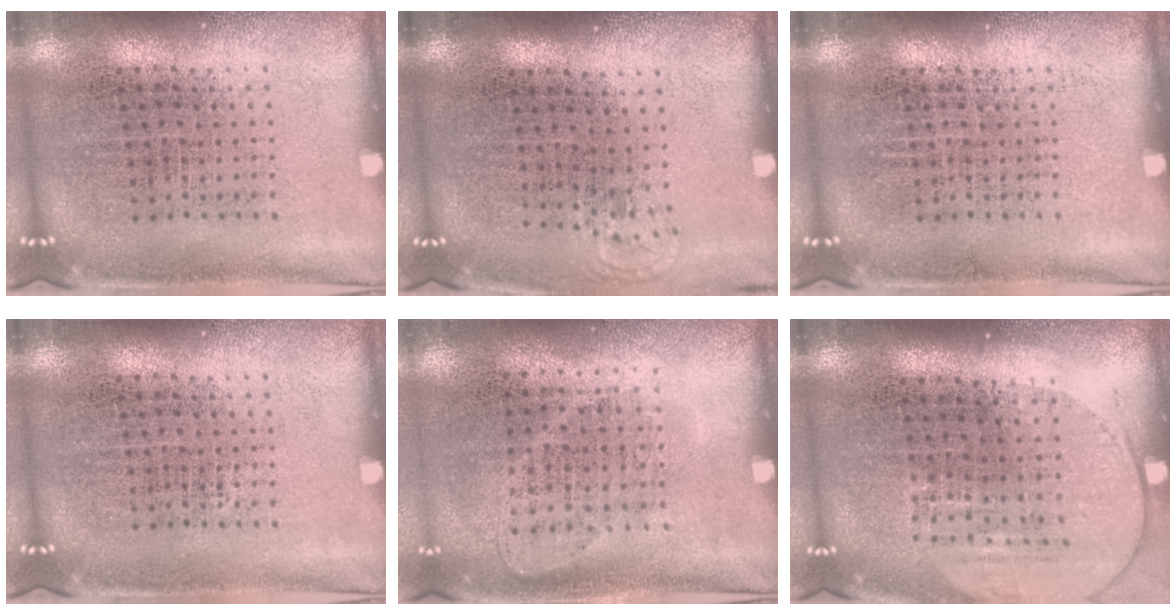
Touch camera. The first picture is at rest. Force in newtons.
{"total": 0.6, "press": 0.5, "slide": 0.3}
{"total": 0.0}
{"total": 0.0}
{"total": 1.0, "press": 0.8, "slide": 0.5}
{"total": 1.6, "press": 1.4, "slide": 0.6}